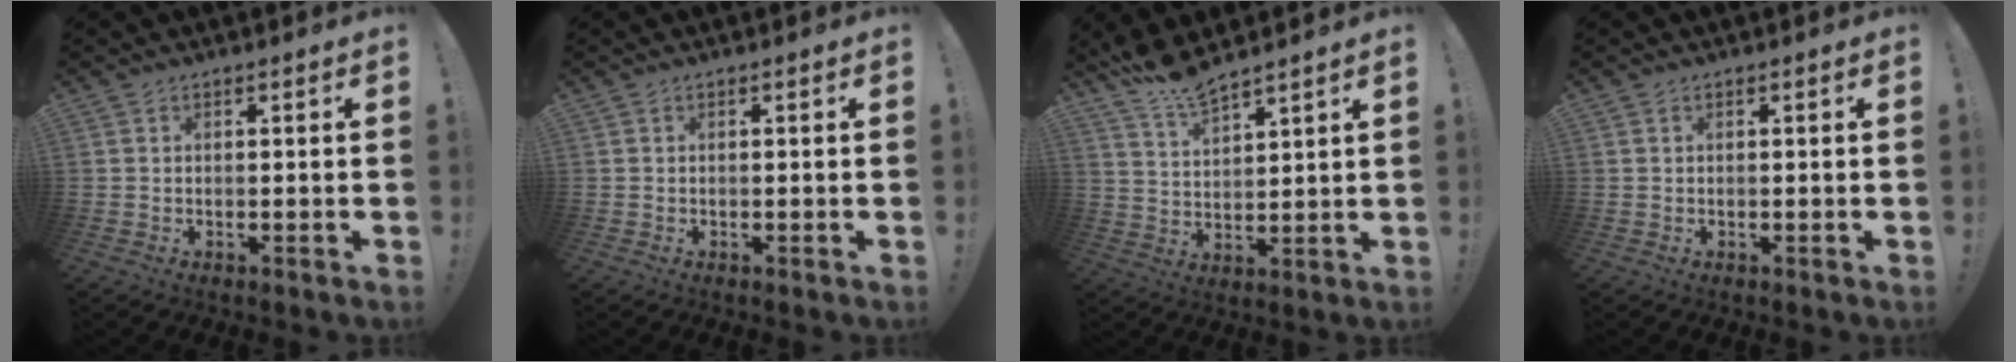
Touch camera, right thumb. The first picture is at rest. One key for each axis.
{"total": 0.0}
{"total": 8.2, "fx": 7.6, "fy": 1.2, "fz": 2.9, "tx": -0.066, "ty": -0.049, "tz": 0.140}
{"total": 0.0}